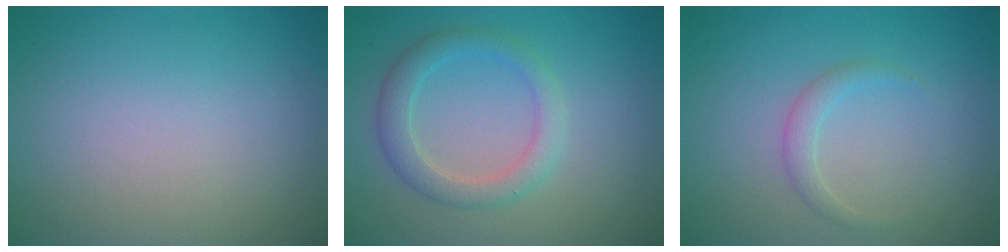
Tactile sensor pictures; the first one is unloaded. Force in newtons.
{"total": 2.9, "press": 2.9, "slide": 0.2}
{"total": 1.4, "press": 1.4, "slide": 0.1}